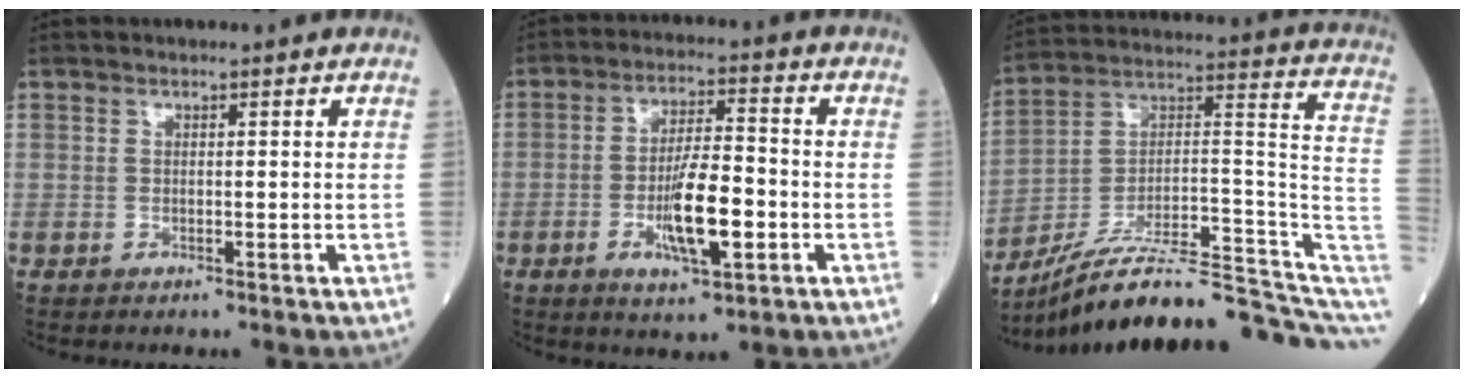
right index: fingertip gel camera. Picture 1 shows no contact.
{"total": 9.5, "force": [-2.8, 2.1, 8.9], "torque": [-0.165, -0.002, -0.047]}
{"total": 22.7, "force": [-19.2, 2.1, 11.9], "torque": [-0.122, 0.047, -0.293]}